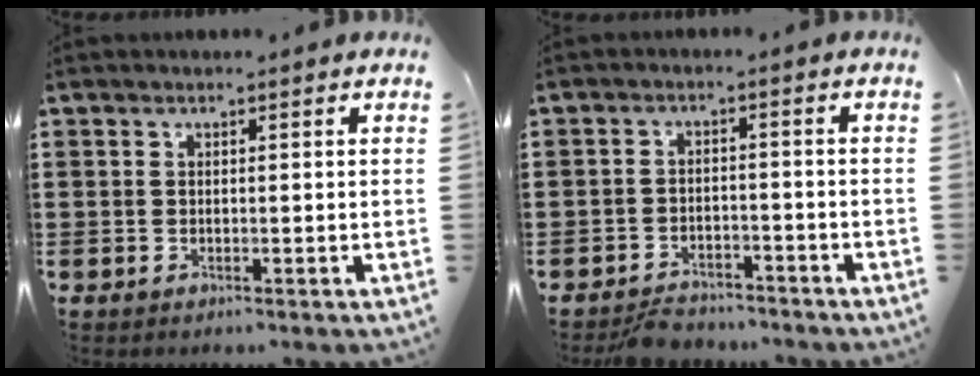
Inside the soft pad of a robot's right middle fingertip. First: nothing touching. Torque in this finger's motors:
{"motor_torque": [0.22, 0.11, 0.03, -0.01]}